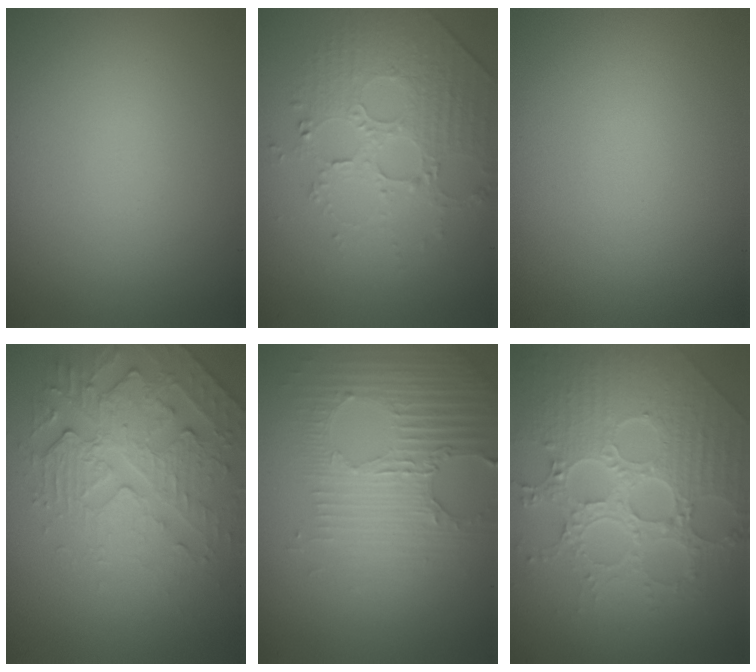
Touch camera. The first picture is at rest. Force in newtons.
{"total": 5.1, "press": 3.5, "slide": 3.7}
{"total": 0.0}
{"total": 4.3, "press": 4.0, "slide": 1.7}
{"total": 3.6, "press": 3.5, "slide": 0.8}
{"total": 8.0, "press": 5.9, "slide": 5.4}